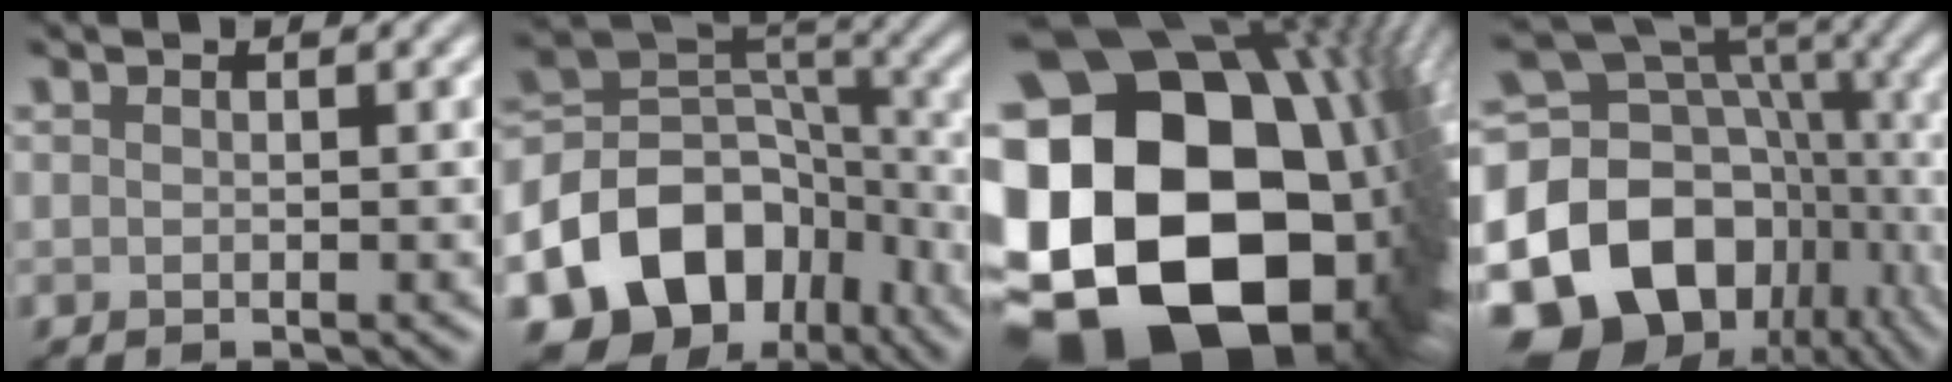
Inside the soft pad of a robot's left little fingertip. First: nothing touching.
{"total": 13.1, "force": [-6.9, 9.4, 6.0], "torque": [-0.115, 0.002, -0.114]}
{"total": 25.3, "force": [-3.6, 20.0, 15.2], "torque": [-0.279, -0.057, -0.083]}
{"total": 19.2, "force": [-5.7, 14.7, 11.0], "torque": [-0.203, 0.009, -0.078]}